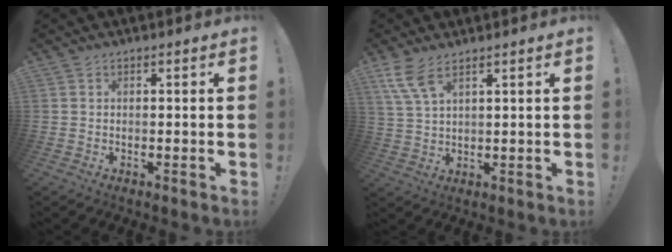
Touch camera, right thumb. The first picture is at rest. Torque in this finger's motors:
{"motor_torque": [0.11, 0.14, 0.58, 0.29, 0.02]}